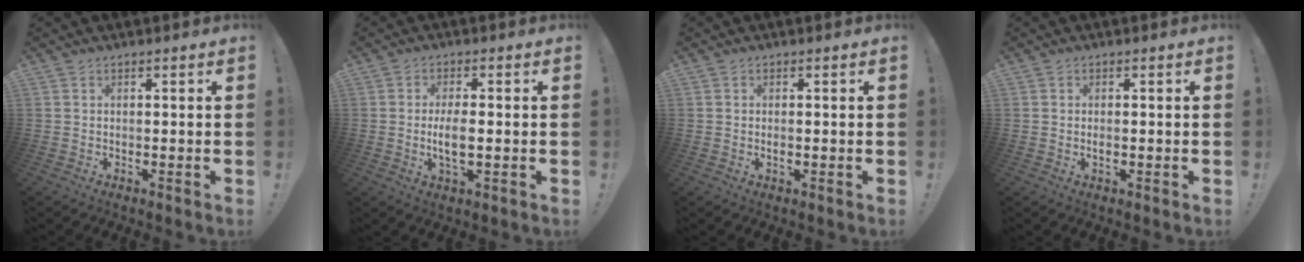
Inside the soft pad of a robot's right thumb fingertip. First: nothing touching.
{"total": 6.1, "force": [-0.7, 2.0, 5.7], "torque": [-0.117, -0.006, -0.015]}
{"total": 1.1, "force": [-0.4, 0.3, 1.0], "torque": [-0.016, -0.001, -0.008]}
{"total": 1.2, "force": [-0.4, 0.4, 1.0], "torque": [-0.017, -0.001, -0.008]}